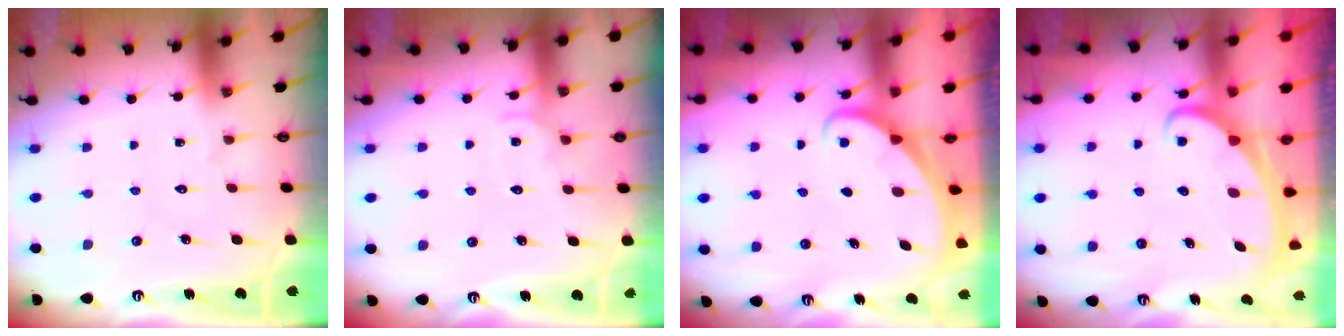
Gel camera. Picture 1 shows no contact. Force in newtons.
{"total": 5.2, "press": 5.2, "slide": 0.5}
{"total": 1.6, "press": 1.6, "slide": 0.0}
{"total": 2.2, "press": 2.2, "slide": 0.3}